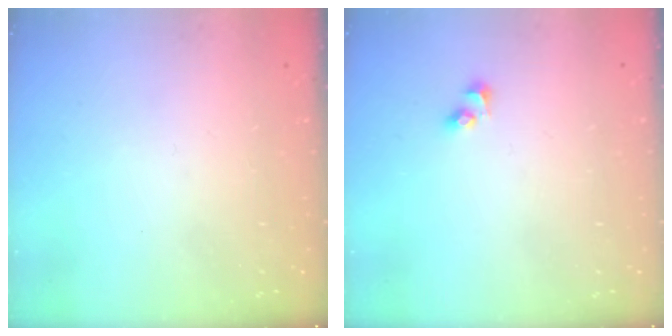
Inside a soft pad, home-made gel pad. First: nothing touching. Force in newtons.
{"total": 2.7, "press": 2.5, "slide": 1.2}